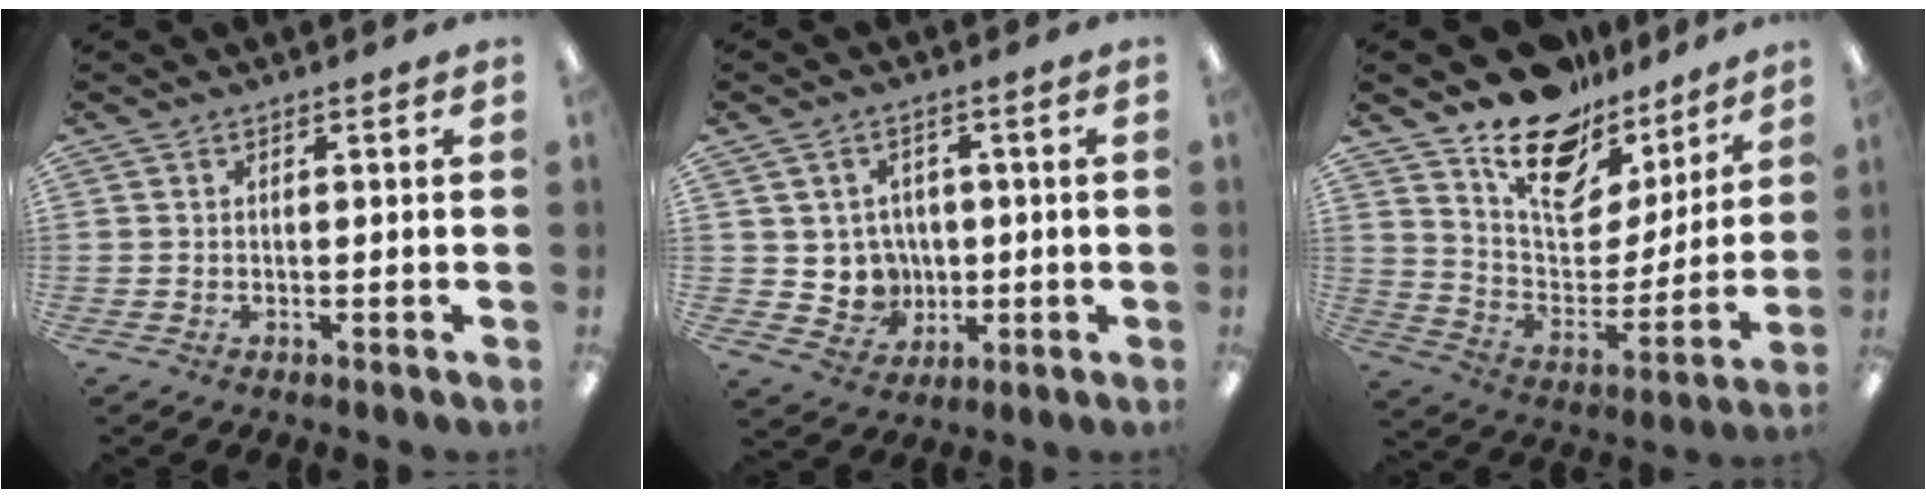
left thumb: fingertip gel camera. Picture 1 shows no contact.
{"total": 6.0, "force": [1.0, 5.8, 1.2], "torque": [-0.033, -0.006, 0.025]}
{"total": 18.6, "force": [13.2, 10.3, 8.3], "torque": [-0.135, -0.093, 0.236]}